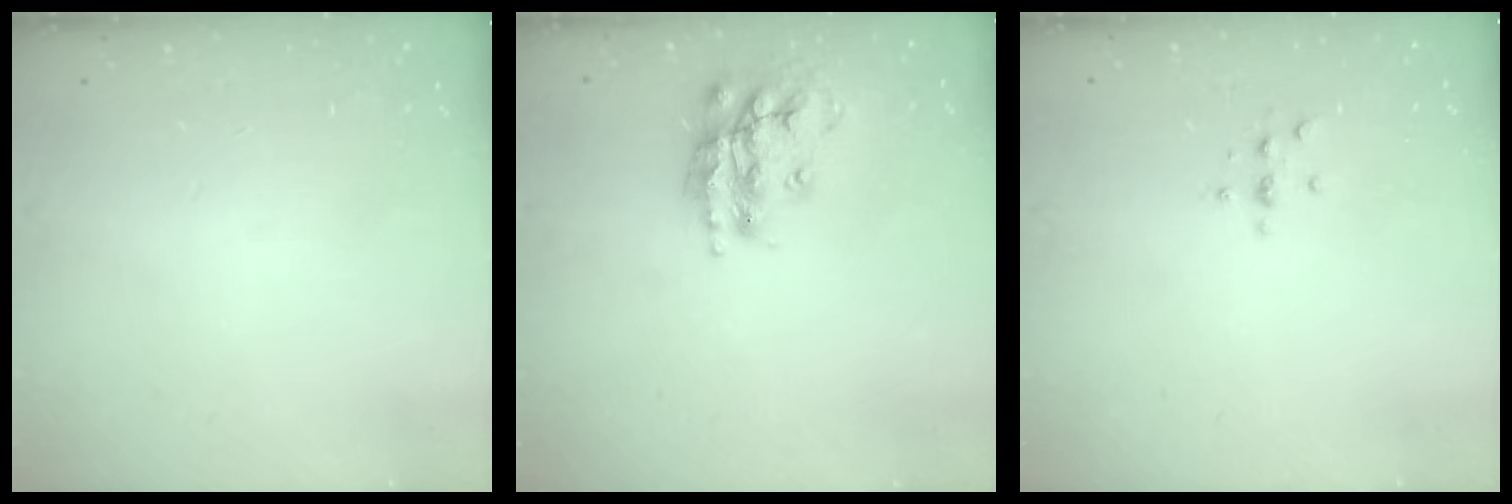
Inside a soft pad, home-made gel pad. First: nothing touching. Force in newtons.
{"total": 16.8, "press": 16.7, "slide": 1.5}
{"total": 2.2, "press": 2.1, "slide": 0.2}